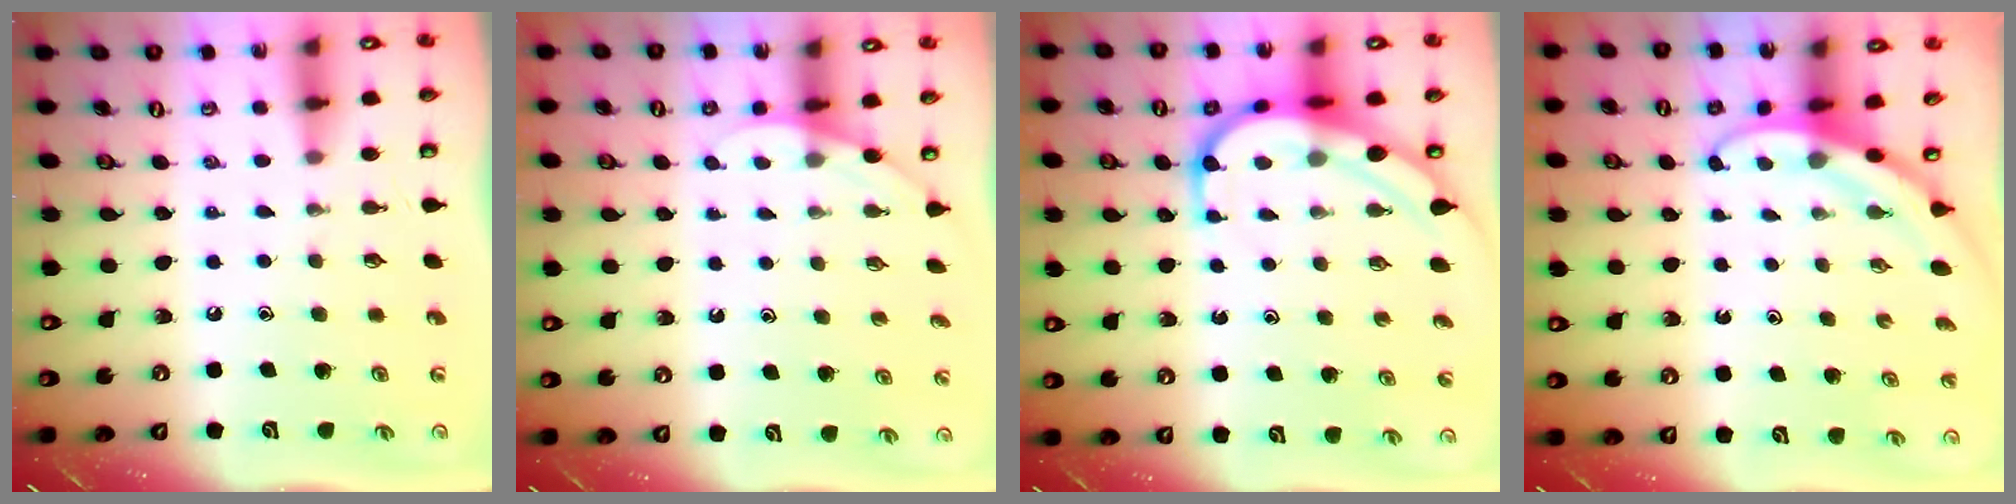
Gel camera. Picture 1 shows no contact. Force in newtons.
{"total": 2.6, "press": 2.6, "slide": 0.2}
{"total": 8.4, "press": 8.4, "slide": 0.8}
{"total": 3.0, "press": 3.0, "slide": 0.1}